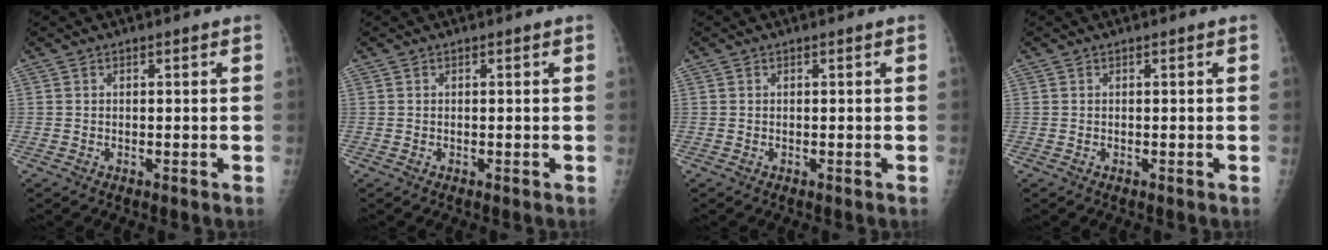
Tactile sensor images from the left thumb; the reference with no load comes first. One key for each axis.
{"total": 0.0}
{"total": 0.0}
{"total": 0.0}